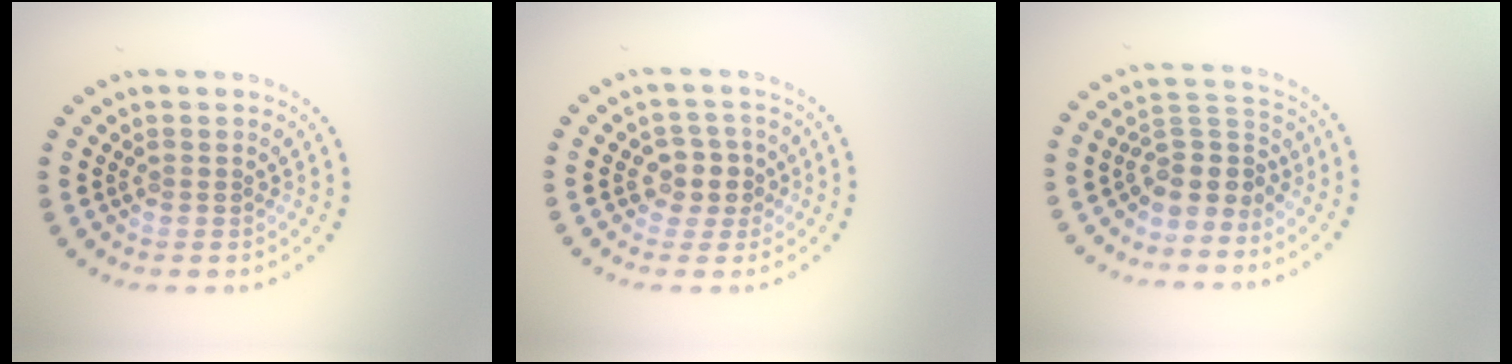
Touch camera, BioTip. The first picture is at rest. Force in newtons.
{"total": 2.6, "press": 2.3, "slide": 1.3}
{"total": 3.3, "press": 2.5, "slide": 2.1}